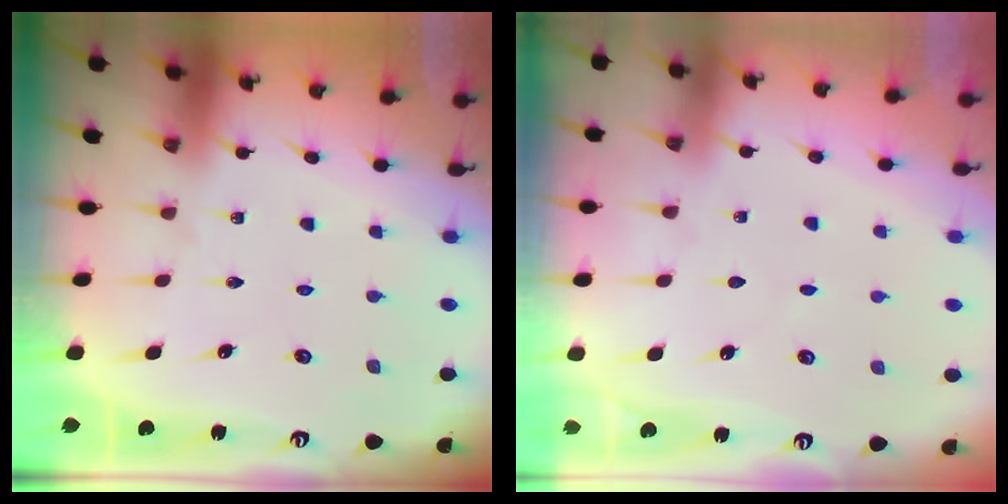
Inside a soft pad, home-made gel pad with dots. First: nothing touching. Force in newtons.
{"total": 2.5, "press": 2.5, "slide": 0.4}